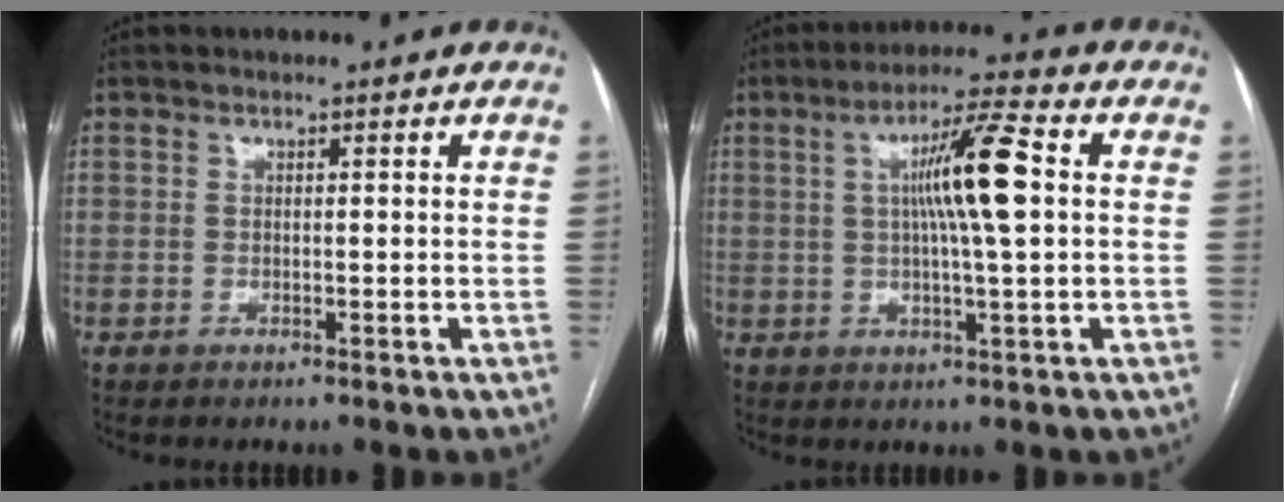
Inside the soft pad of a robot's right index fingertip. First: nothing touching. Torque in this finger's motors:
{"motor_torque": [0.94, 0.25, 0.34, 0.17]}